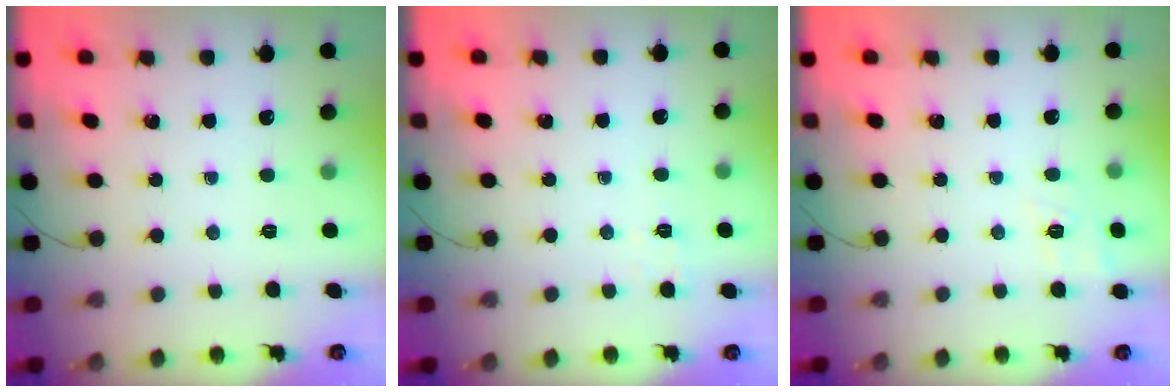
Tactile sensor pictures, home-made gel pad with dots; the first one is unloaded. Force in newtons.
{"total": 2.0, "press": 1.0, "slide": 1.7}
{"total": 9.4, "press": 9.1, "slide": 2.4}